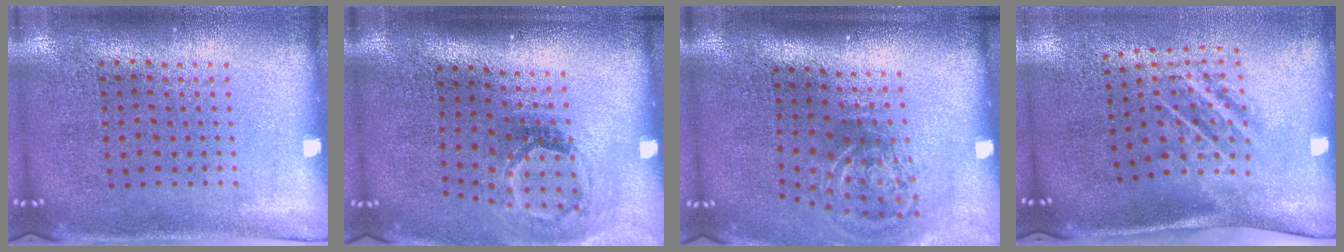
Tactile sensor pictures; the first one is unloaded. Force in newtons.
{"total": 1.8, "press": 1.1, "slide": 1.4}
{"total": 2.2, "press": 1.4, "slide": 1.7}
{"total": 1.8, "press": 1.2, "slide": 1.4}